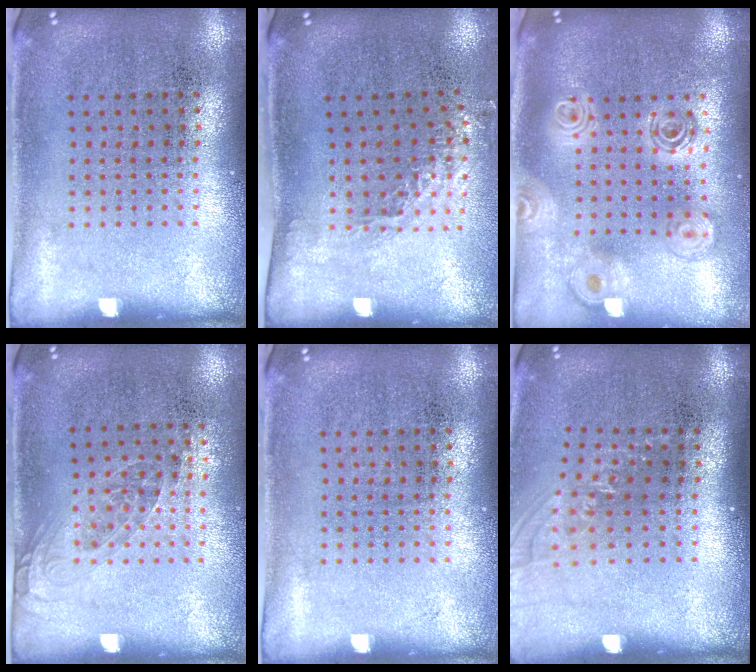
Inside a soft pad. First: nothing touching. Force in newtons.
{"total": 1.2, "press": 1.0, "slide": 0.8}
{"total": 2.1, "press": 1.7, "slide": 1.2}
{"total": 1.0, "press": 0.9, "slide": 0.6}
{"total": 0.0}
{"total": 1.1, "press": 0.9, "slide": 0.5}